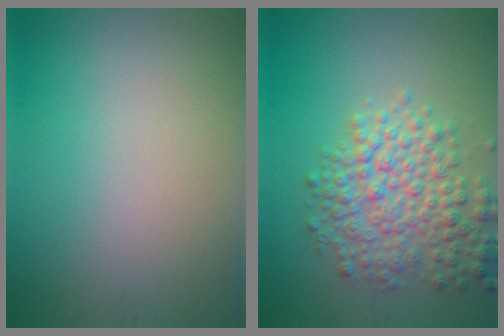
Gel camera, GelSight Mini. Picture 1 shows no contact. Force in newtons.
{"total": 5.4, "press": 5.4, "slide": 0.2}